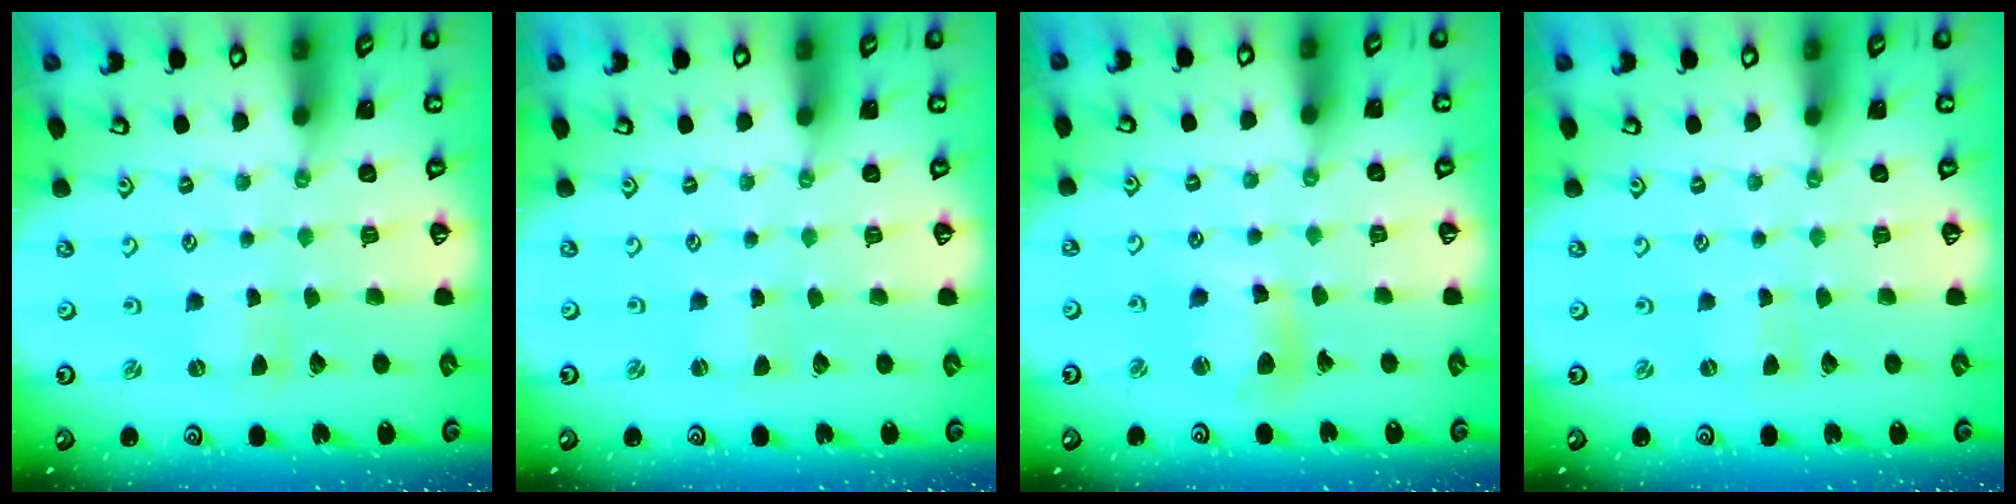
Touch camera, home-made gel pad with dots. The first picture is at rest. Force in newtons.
{"total": 0.0}
{"total": 10.4, "press": 10.3, "slide": 1.4}
{"total": 0.0}